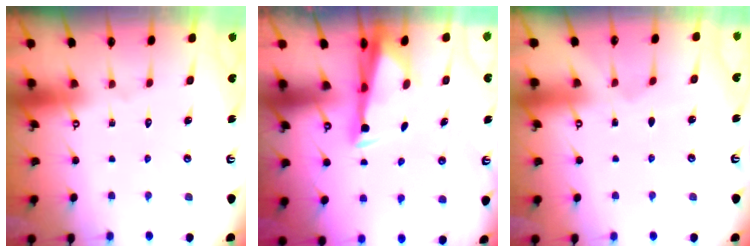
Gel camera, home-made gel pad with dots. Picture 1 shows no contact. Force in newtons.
{"total": 3.3, "press": 3.2, "slide": 0.7}
{"total": 2.0, "press": 2.0, "slide": 0.4}